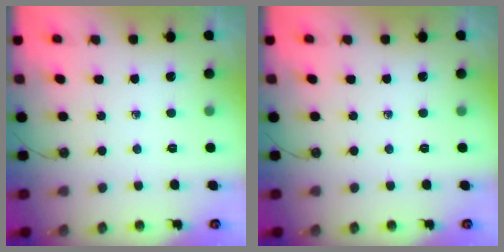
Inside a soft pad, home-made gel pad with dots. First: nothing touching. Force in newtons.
{"total": 0.0}